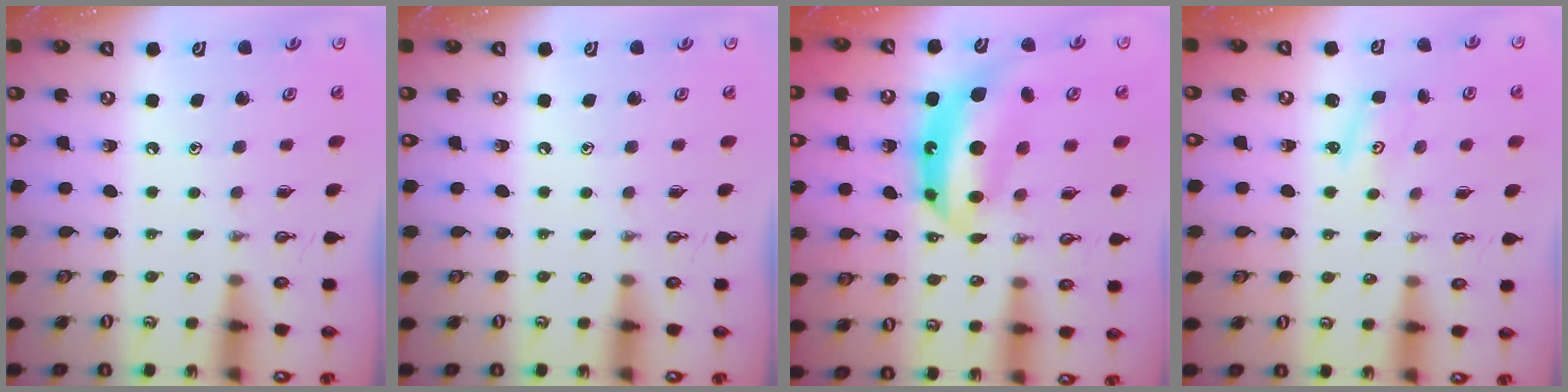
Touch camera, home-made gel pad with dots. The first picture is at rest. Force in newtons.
{"total": 0.0}
{"total": 13.0, "press": 12.9, "slide": 1.8}
{"total": 1.5, "press": 1.5, "slide": 0.3}